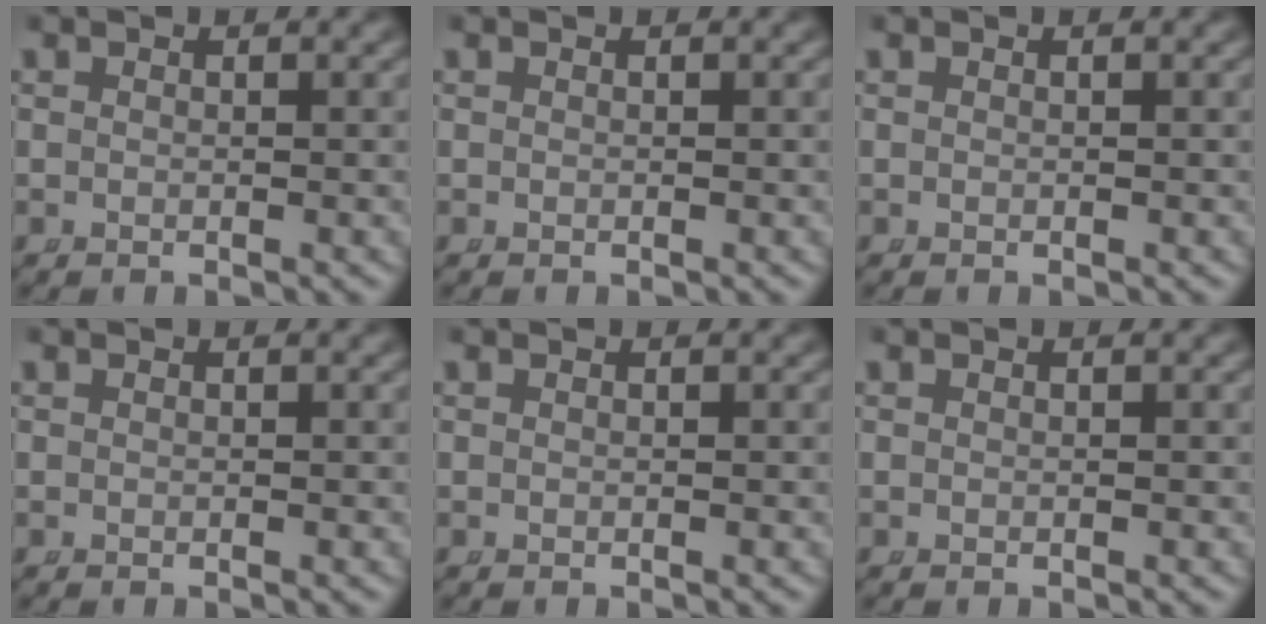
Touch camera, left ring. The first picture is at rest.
{"total": 0.0}
{"total": 0.0}
{"total": 0.0}
{"total": 0.0}
{"total": 0.0}